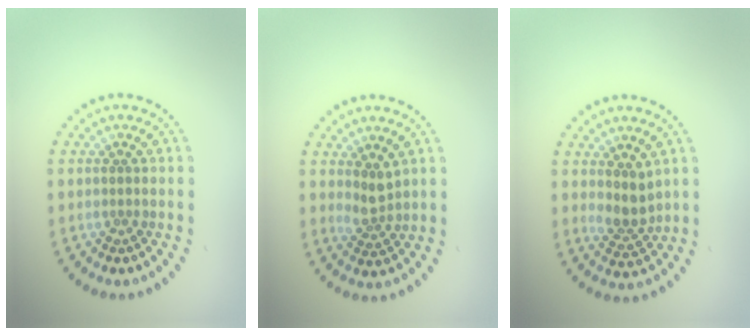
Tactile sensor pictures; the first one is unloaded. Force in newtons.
{"total": 1.9, "press": 1.5, "slide": 1.3}
{"total": 2.4, "press": 1.9, "slide": 1.5}